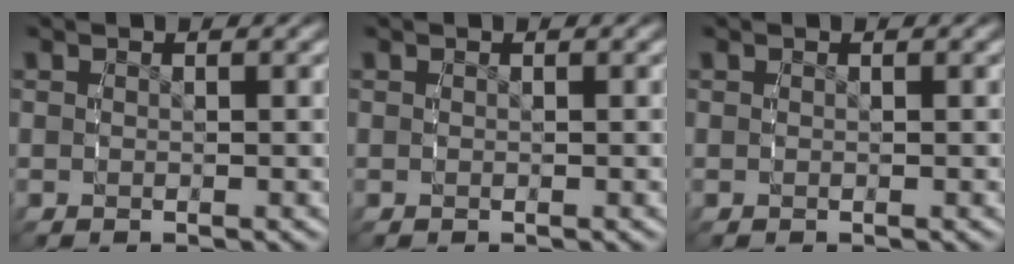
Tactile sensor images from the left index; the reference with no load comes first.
{"total": 0.0}
{"total": 0.0}